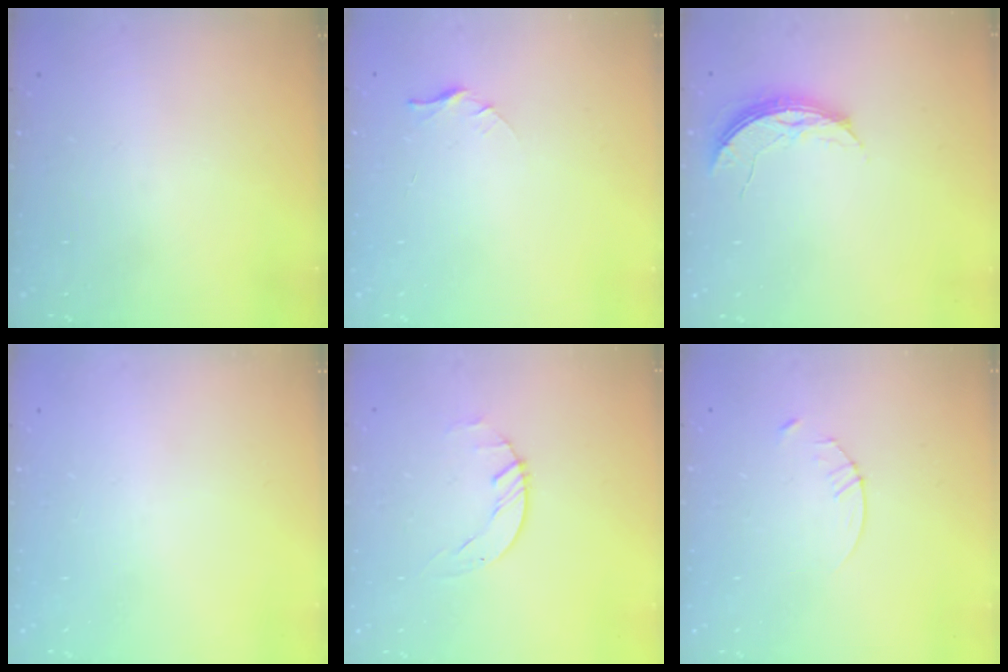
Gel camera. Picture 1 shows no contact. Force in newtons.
{"total": 4.5, "press": 4.4, "slide": 0.4}
{"total": 5.6, "press": 5.6, "slide": 0.5}
{"total": 0.0}
{"total": 0.6, "press": 0.6, "slide": 0.1}
{"total": 2.9, "press": 2.9, "slide": 0.4}